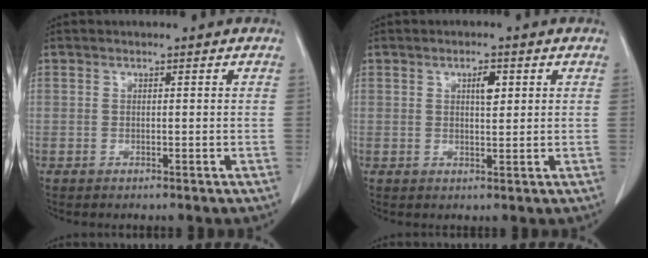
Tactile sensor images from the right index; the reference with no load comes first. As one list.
[{"total": 2.6, "force": [1.0, 0.9, 2.2], "torque": [-0.039, 0.000, 0.016]}]